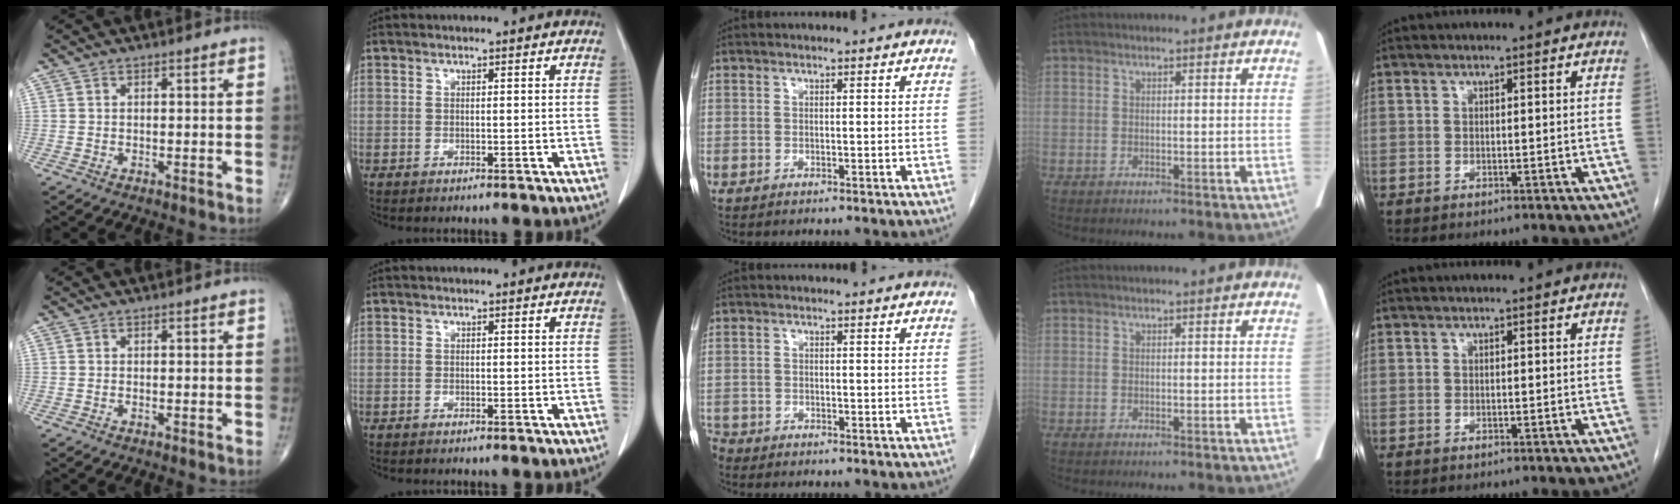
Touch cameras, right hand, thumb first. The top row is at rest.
{"middle": {"total": 2.0, "force": [-1.9, 0.6, 0.0], "torque": [0.000, -0.003, -0.035]}}